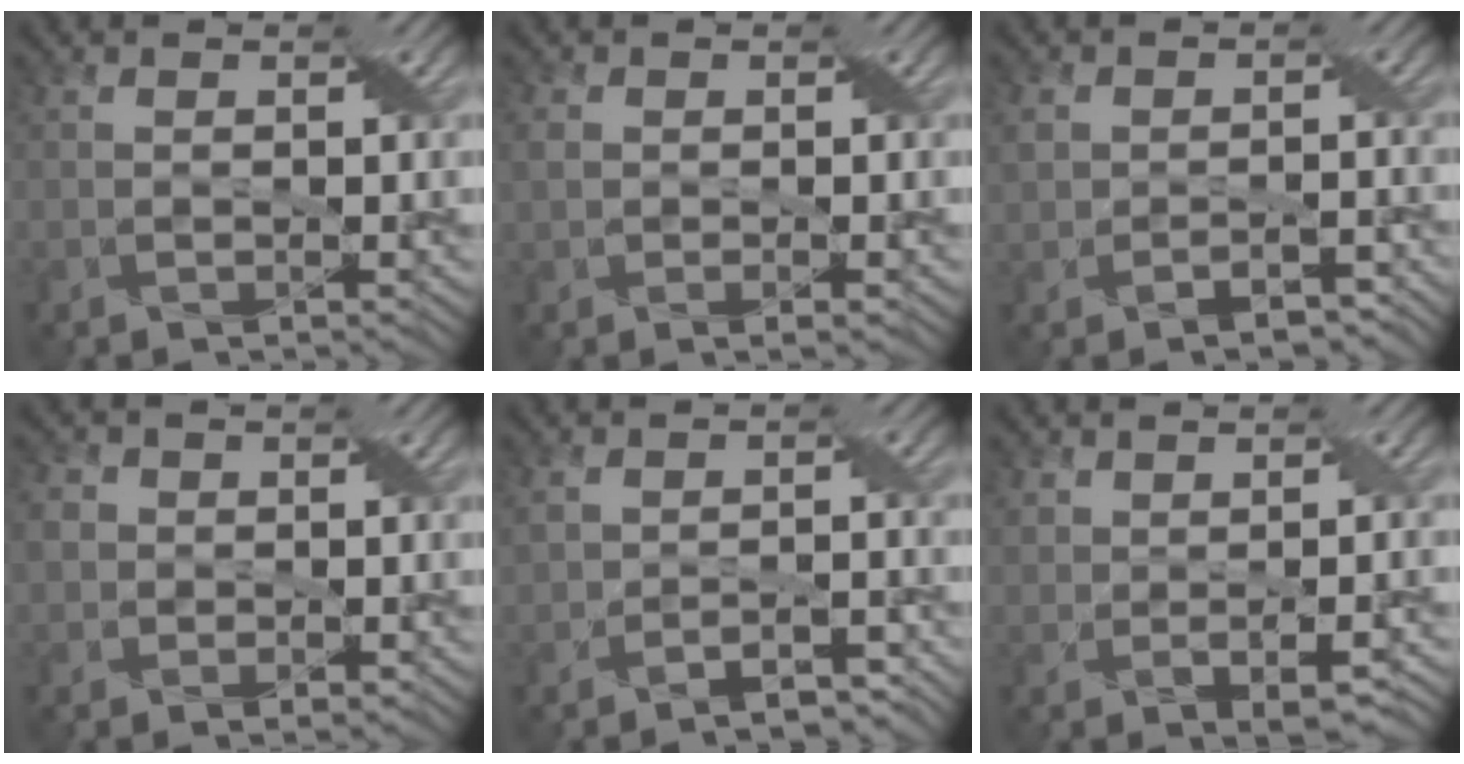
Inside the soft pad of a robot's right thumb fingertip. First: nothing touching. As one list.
[{"total": 2.6, "force": [-0.2, 1.7, 1.9], "torque": [-0.039, -0.001, -0.005]}, {"total": 4.3, "force": [-1.8, 3.1, 2.5], "torque": [-0.042, -0.008, -0.030]}, {"total": 4.5, "force": [0.2, 4.0, 2.1], "torque": [-0.055, 0.009, -0.007]}, {"total": 4.0, "force": [-2.6, 2.1, 2.3], "torque": [-0.038, -0.007, -0.044]}, {"total": 4.0, "force": [0.0, 2.6, 3.0], "torque": [-0.055, -0.010, 0.008]}]